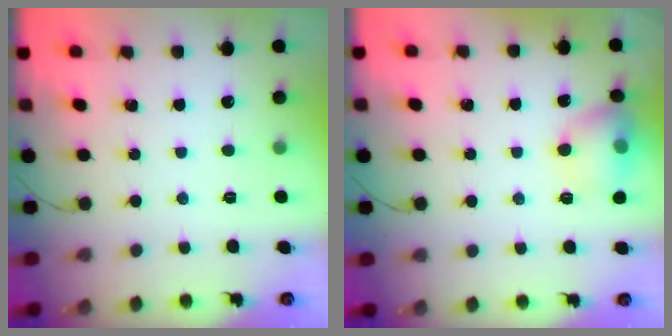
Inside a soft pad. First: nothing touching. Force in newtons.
{"total": 11.2, "press": 11.0, "slide": 1.6}